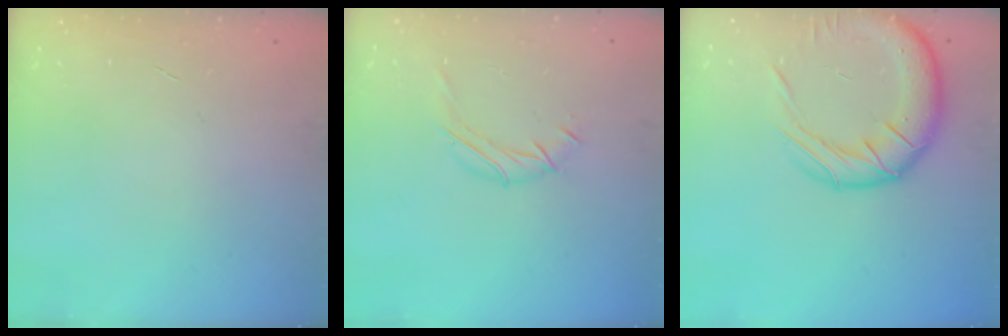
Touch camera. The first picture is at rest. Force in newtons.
{"total": 6.3, "press": 6.3, "slide": 0.6}
{"total": 16.0, "press": 15.7, "slide": 2.9}